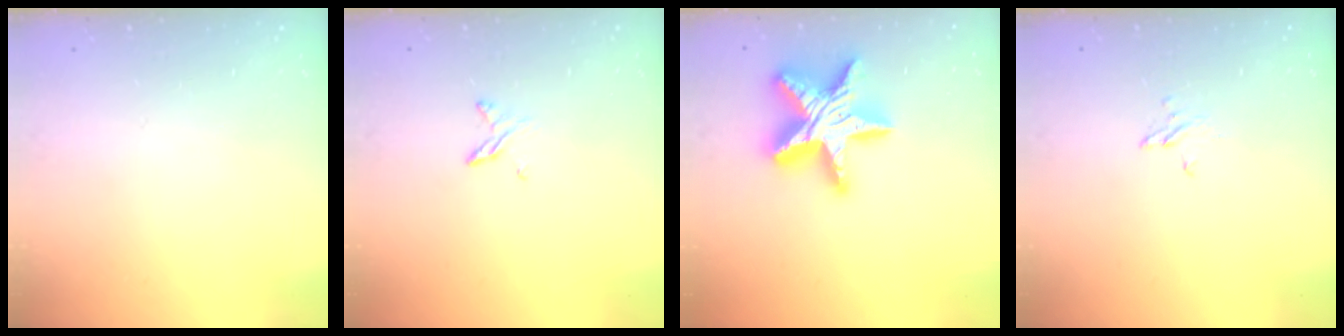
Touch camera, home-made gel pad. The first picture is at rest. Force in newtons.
{"total": 3.5, "press": 3.5, "slide": 0.5}
{"total": 21.2, "press": 21.1, "slide": 1.9}
{"total": 2.4, "press": 2.4, "slide": 0.2}